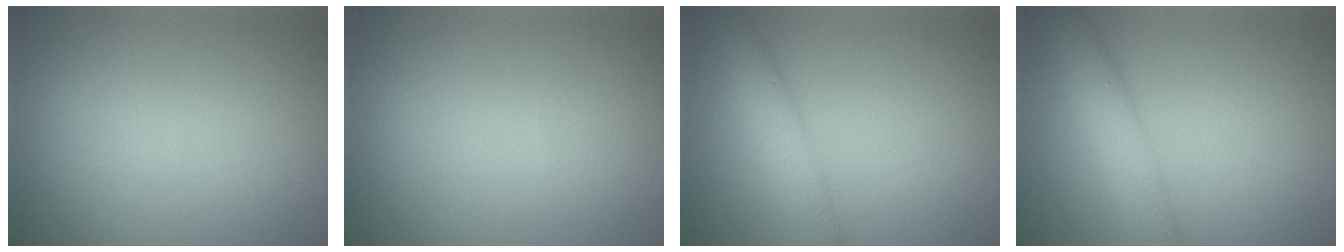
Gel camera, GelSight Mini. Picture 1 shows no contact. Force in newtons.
{"total": 0.0}
{"total": 3.4, "press": 3.4, "slide": 0.0}
{"total": 3.9, "press": 3.9, "slide": 0.3}